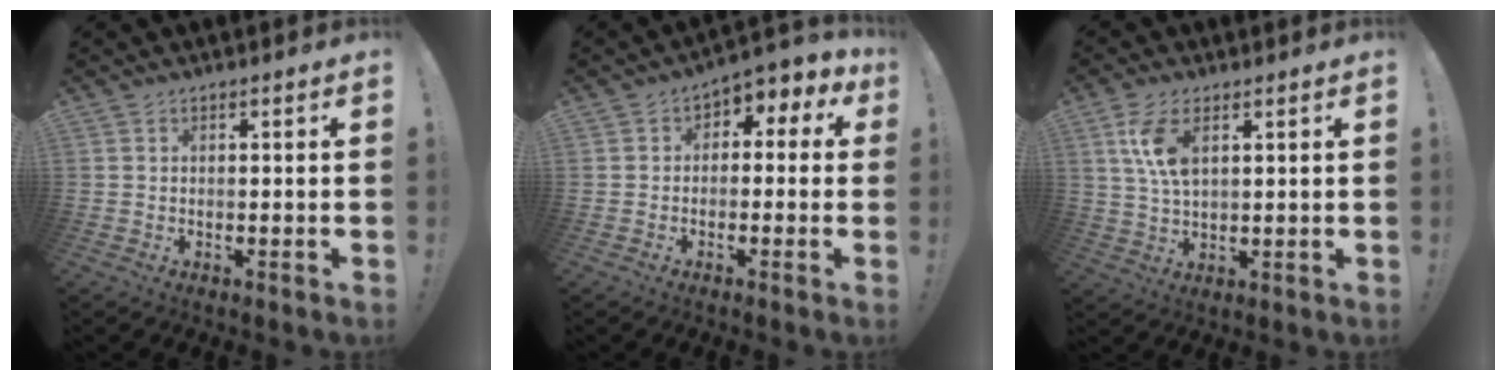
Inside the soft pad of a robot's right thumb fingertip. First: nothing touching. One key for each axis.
{"total": 4.0, "fx": -1.4, "fy": 3.0, "fz": 2.2, "tx": -0.019, "ty": 0.012, "tz": -0.026}
{"total": 8.5, "fx": 3.3, "fy": 3.9, "fz": 6.8, "tx": -0.132, "ty": -0.008, "tz": 0.057}